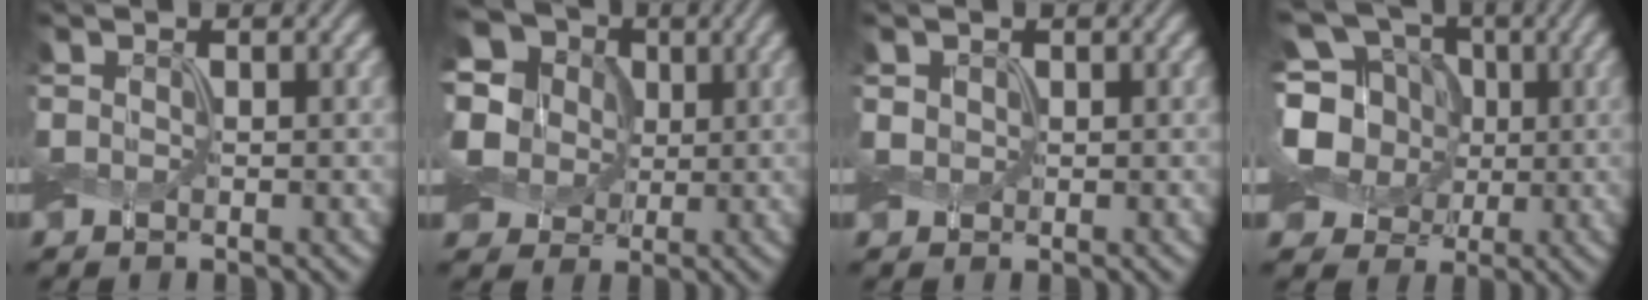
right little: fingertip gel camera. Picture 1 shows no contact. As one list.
[{"total": 10.4, "force": [3.1, 8.9, 4.5], "torque": [-0.134, 0.034, 0.050]}, {"total": 1.0, "force": [0.2, 0.9, 0.3], "torque": [-0.010, 0.002, 0.004]}, {"total": 8.7, "force": [-0.5, 7.5, 4.4], "torque": [-0.108, 0.011, -0.030]}]